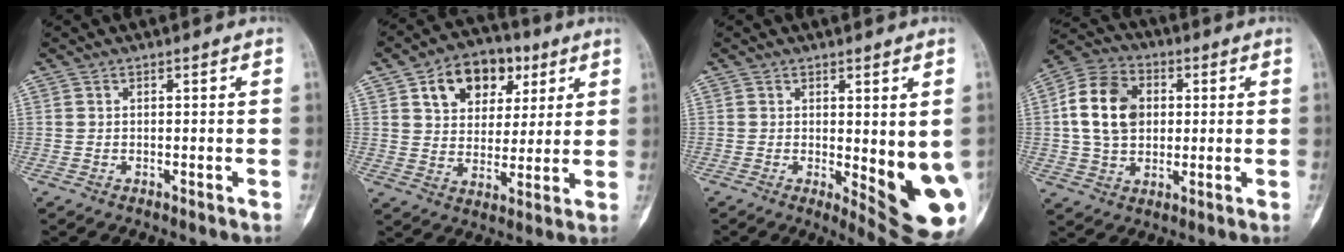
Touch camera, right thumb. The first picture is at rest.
{"total": 13.8, "force": [6.0, 9.7, 7.8], "torque": [-0.081, -0.009, 0.097]}
{"total": 12.1, "force": [-1.3, 4.1, 11.3], "torque": [-0.126, -0.026, -0.006]}
{"total": 13.3, "force": [1.7, 9.9, 8.7], "torque": [-0.141, 0.012, 0.024]}